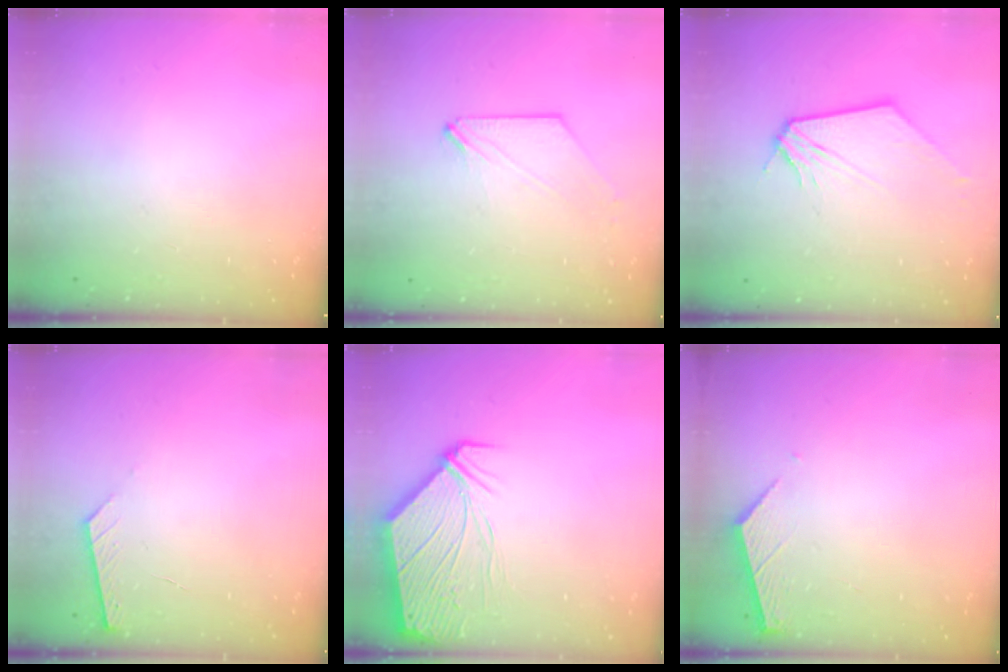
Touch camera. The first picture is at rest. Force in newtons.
{"total": 1.3, "press": 1.3, "slide": 0.3}
{"total": 1.9, "press": 1.9, "slide": 0.2}
{"total": 4.0, "press": 4.0, "slide": 0.4}
{"total": 11.3, "press": 11.1, "slide": 1.7}
{"total": 2.4, "press": 2.4, "slide": 0.3}